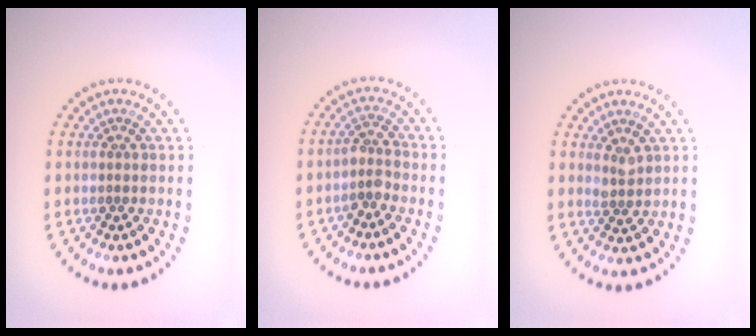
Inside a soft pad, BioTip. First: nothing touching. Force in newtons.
{"total": 1.8, "press": 1.4, "slide": 1.2}
{"total": 1.3, "press": 1.1, "slide": 0.6}